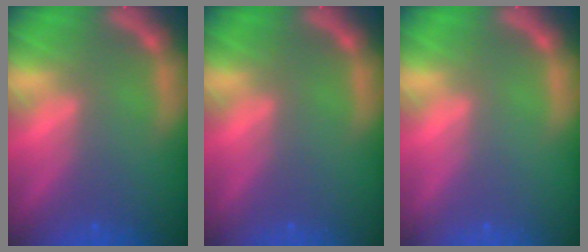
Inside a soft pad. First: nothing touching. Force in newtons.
{"total": 0.0}
{"total": 0.0}